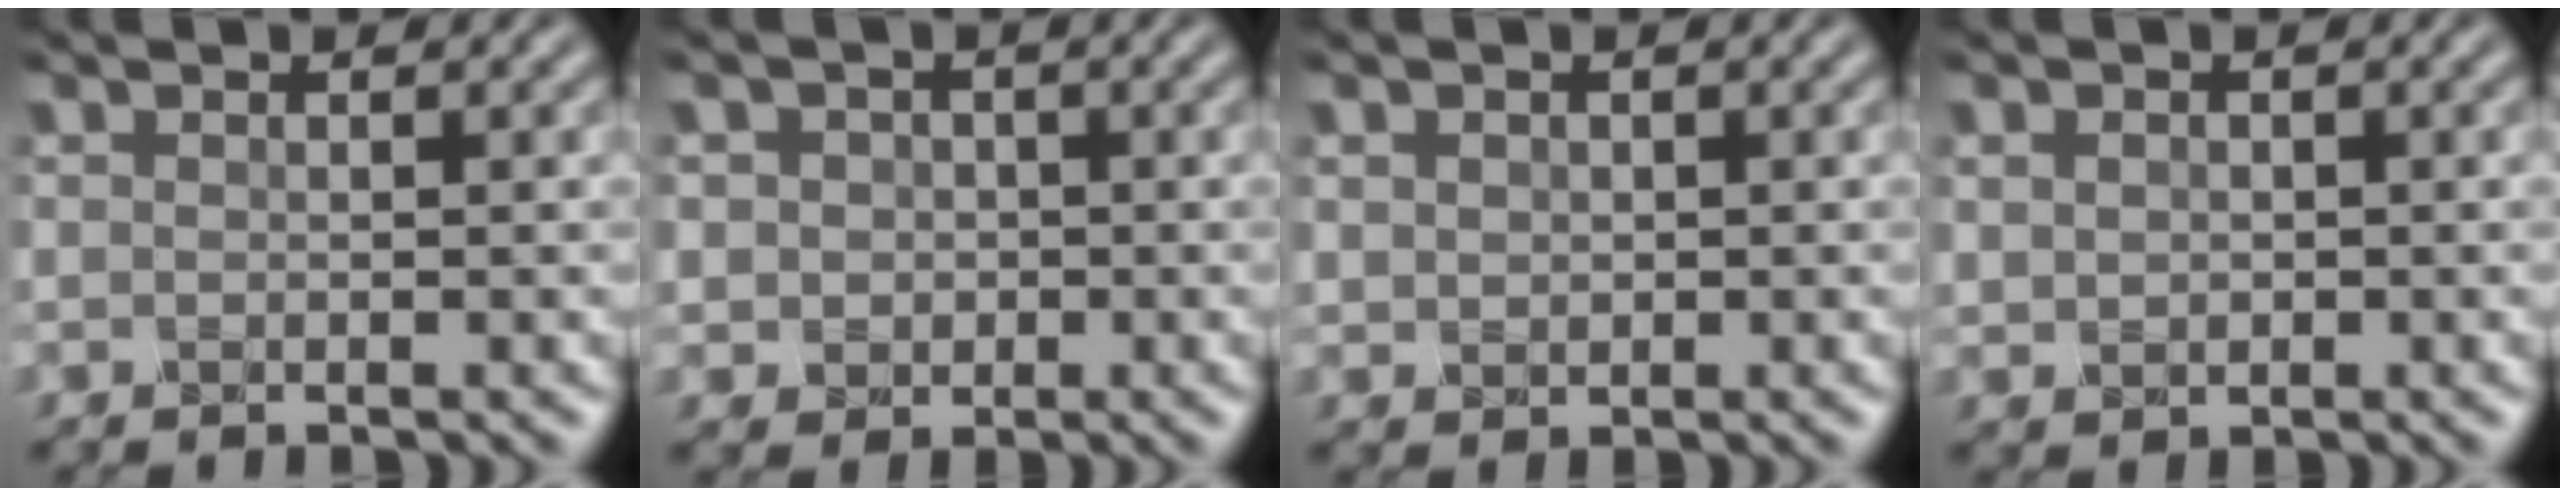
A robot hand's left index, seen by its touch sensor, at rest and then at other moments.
{"total": 2.6, "force": [0.2, 2.4, 0.9], "torque": [-0.002, 0.005, -0.003]}
{"total": 1.2, "force": [0.3, 1.0, 0.4], "torque": [-0.007, -0.003, 0.009]}
{"total": 1.3, "force": [0.2, 1.2, 0.6], "torque": [-0.009, -0.002, 0.006]}